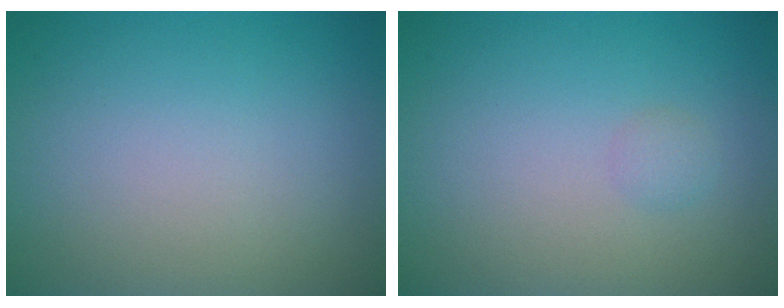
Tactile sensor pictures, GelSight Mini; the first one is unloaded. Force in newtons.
{"total": 0.8, "press": 0.8, "slide": 0.1}